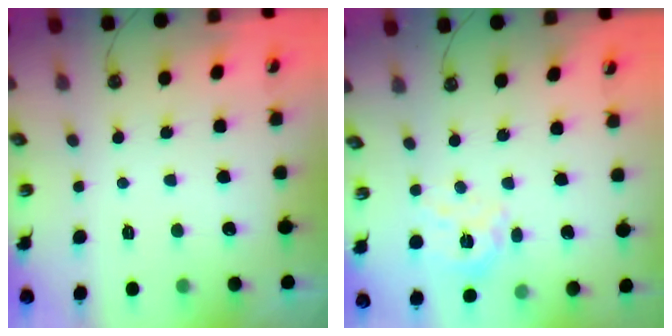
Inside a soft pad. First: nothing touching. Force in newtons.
{"total": 11.8, "press": 11.8, "slide": 0.9}